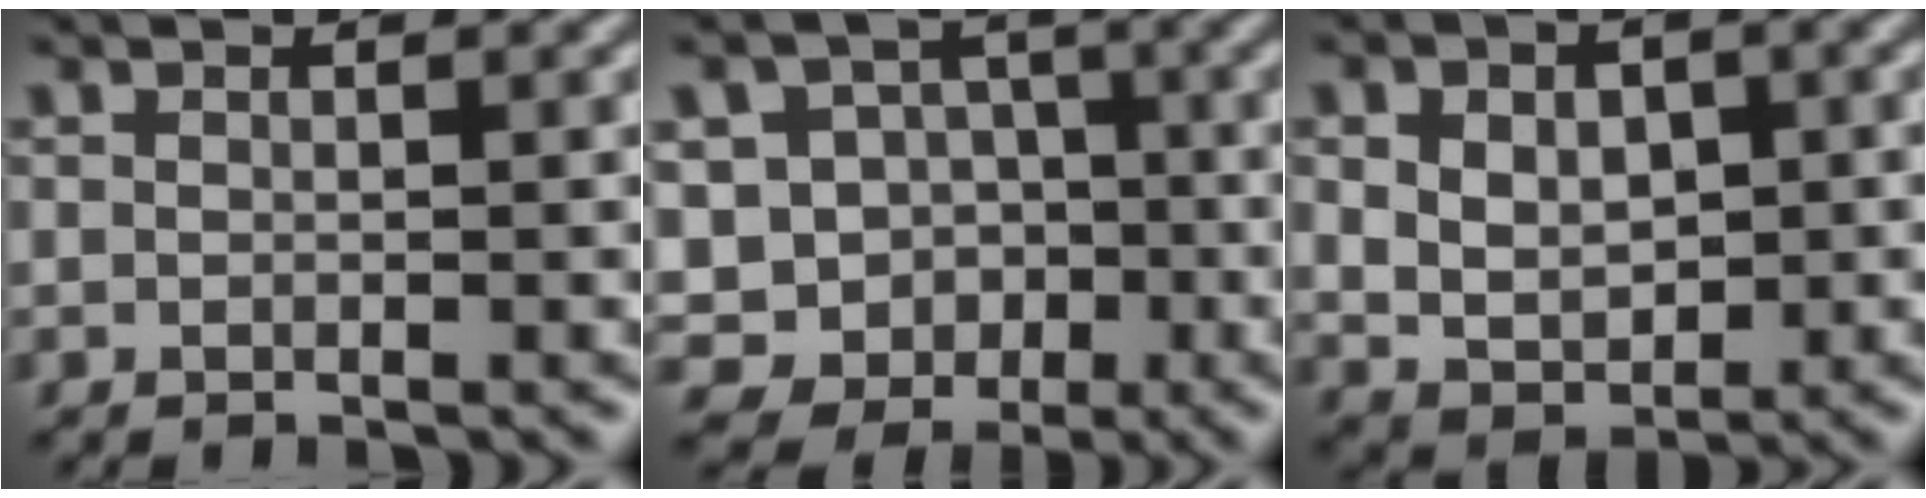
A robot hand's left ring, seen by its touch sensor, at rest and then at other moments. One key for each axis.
{"total": 9.1, "fx": -3.1, "fy": 8.2, "fz": 2.4, "tx": -0.041, "ty": 0.018, "tz": -0.070}
{"total": 6.3, "fx": 0.9, "fy": 4.5, "fz": 4.4, "tx": -0.073, "ty": 0.011, "tz": 0.014}